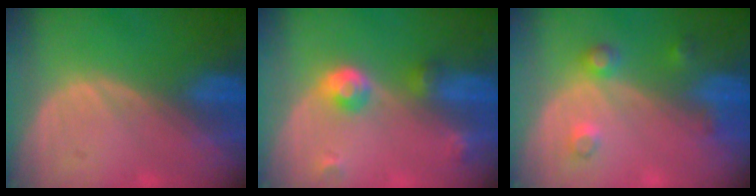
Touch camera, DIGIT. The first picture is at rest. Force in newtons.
{"total": 4.8, "press": 4.3, "slide": 2.1}
{"total": 3.5, "press": 3.3, "slide": 1.2}